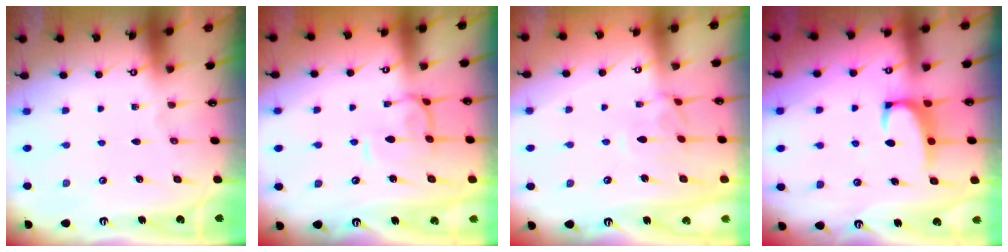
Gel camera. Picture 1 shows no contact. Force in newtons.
{"total": 1.8, "press": 1.6, "slide": 0.7}
{"total": 2.2, "press": 2.1, "slide": 0.5}
{"total": 2.4, "press": 2.3, "slide": 0.7}